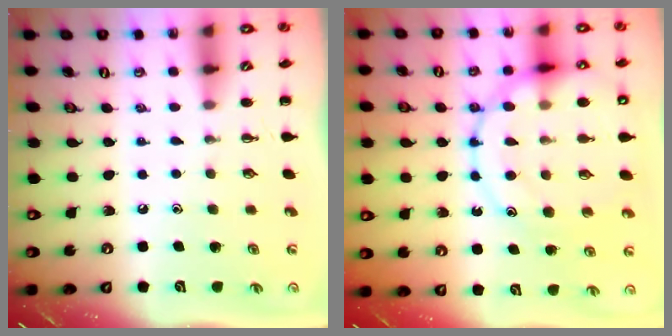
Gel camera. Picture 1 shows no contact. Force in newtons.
{"total": 20.9, "press": 20.8, "slide": 2.3}